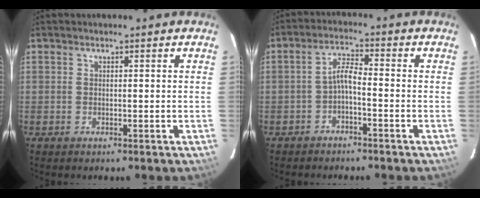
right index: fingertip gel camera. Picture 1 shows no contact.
{"total": 3.2, "force": [-1.9, 0.6, 2.5], "torque": [-0.058, 0.012, -0.035]}